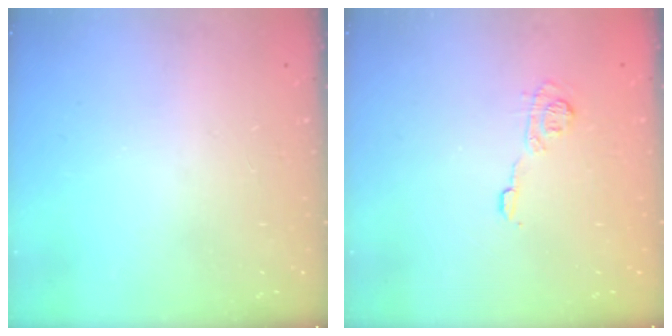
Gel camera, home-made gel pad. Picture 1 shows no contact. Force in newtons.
{"total": 7.8, "press": 7.8, "slide": 0.6}